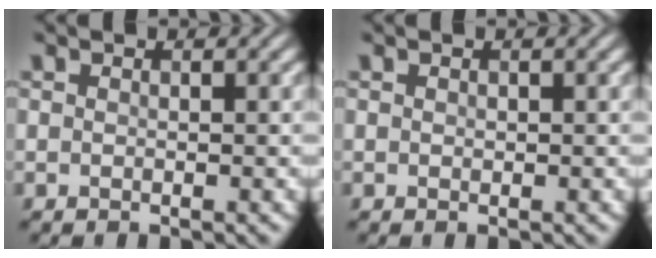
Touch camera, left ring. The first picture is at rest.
{"total": 0.0}